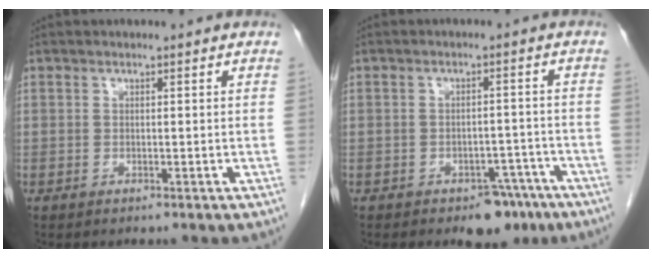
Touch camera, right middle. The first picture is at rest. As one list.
[{"total": 5.3, "force": [-3.6, 2.9, 2.6], "torque": [-0.027, 0.009, -0.045]}]